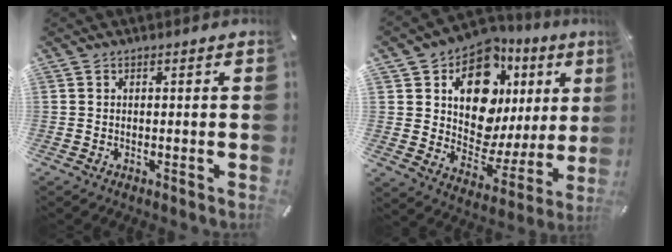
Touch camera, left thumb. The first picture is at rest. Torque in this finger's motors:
{"motor_torque": [2.51, 2.50, 1.48, -1.29, 0.34]}